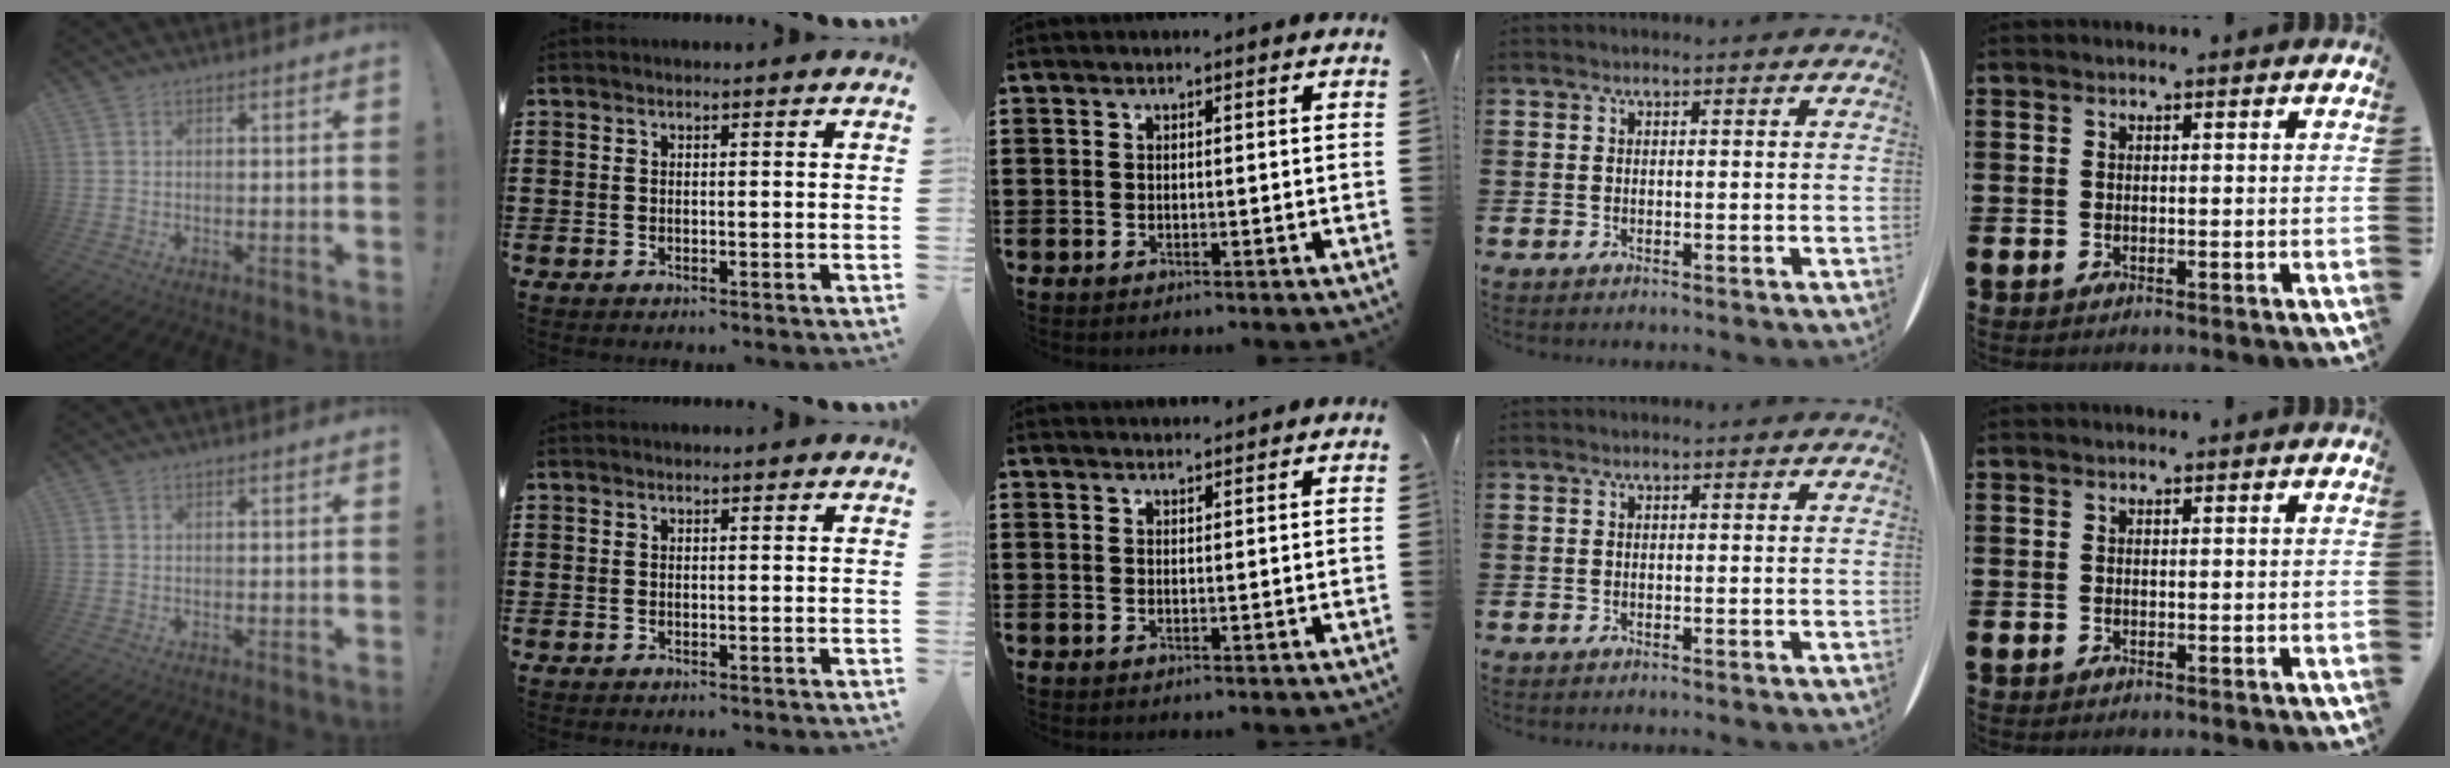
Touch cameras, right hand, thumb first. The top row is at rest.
{"middle": {"total": 1.6, "force": [1.6, 0.2, 0.0], "torque": [0.004, -0.001, 0.028]}}